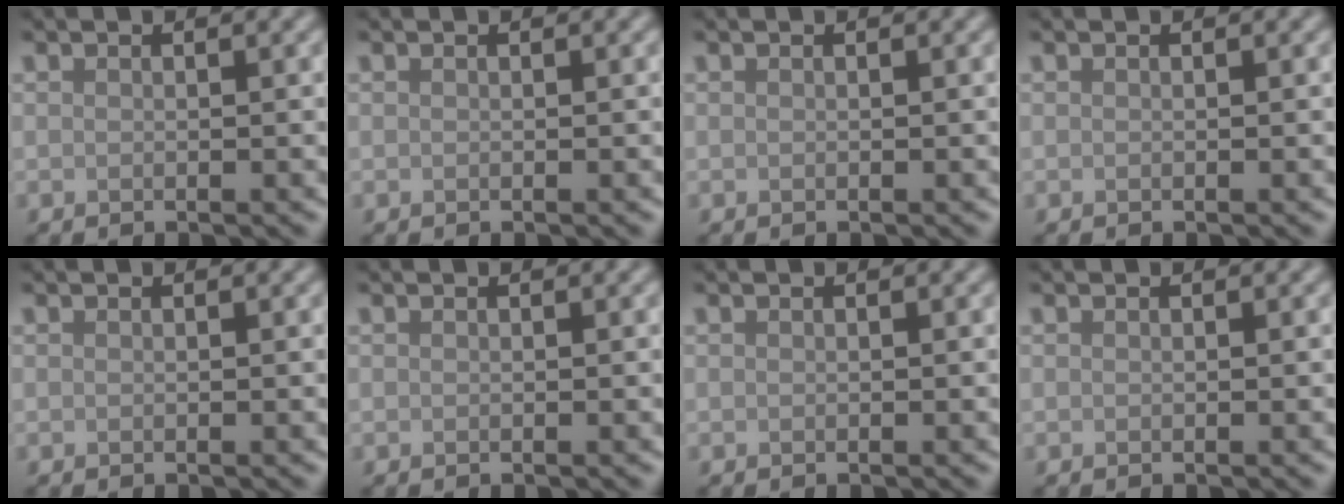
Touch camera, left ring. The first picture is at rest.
{"total": 0.0}
{"total": 0.0}
{"total": 0.0}
{"total": 0.0}
{"total": 0.0}
{"total": 0.0}
{"total": 0.0}